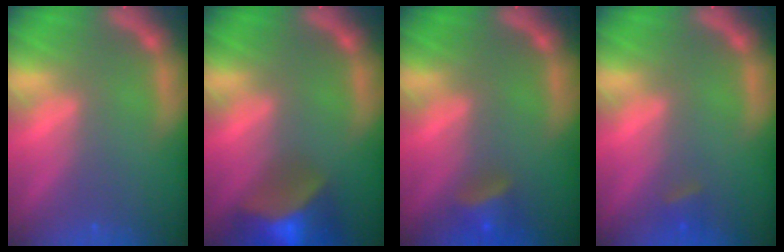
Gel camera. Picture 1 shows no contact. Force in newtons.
{"total": 9.9}
{"total": 3.4}
{"total": 1.4}